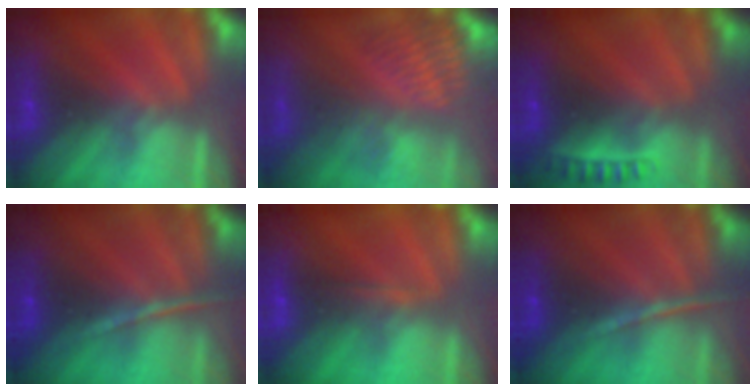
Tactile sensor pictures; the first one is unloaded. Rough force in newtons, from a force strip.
{"total": 4.8}
{"total": 2.4}
{"total": 1.3}
{"total": 2.0}
{"total": 1.3}